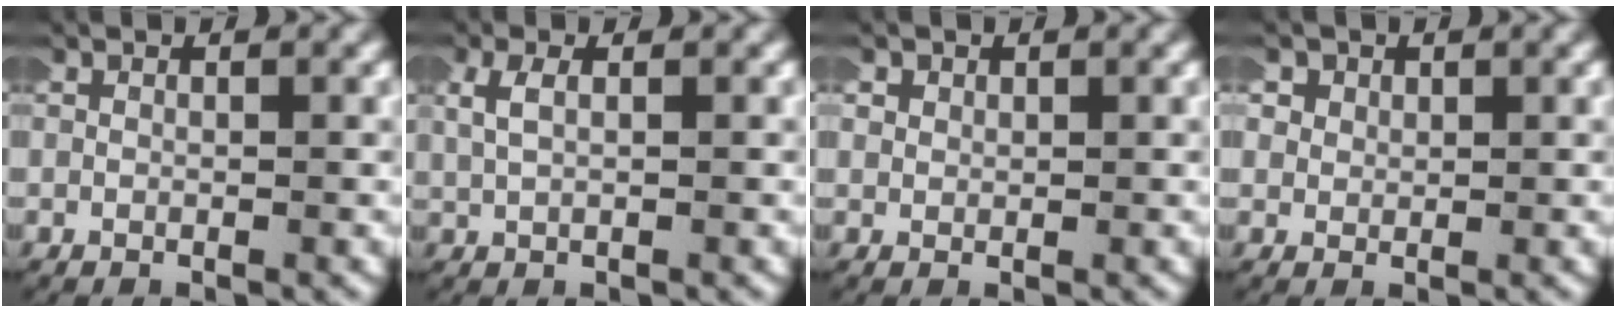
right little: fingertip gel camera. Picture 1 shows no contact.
{"total": 1.7, "force": [0.8, 0.6, 1.3], "torque": [-0.031, 0.005, 0.017]}
{"total": 1.1, "force": [0.3, 1.0, 0.2], "torque": [-0.011, 0.001, 0.003]}
{"total": 2.5, "force": [0.7, 2.2, 0.8], "torque": [-0.034, -0.002, 0.008]}